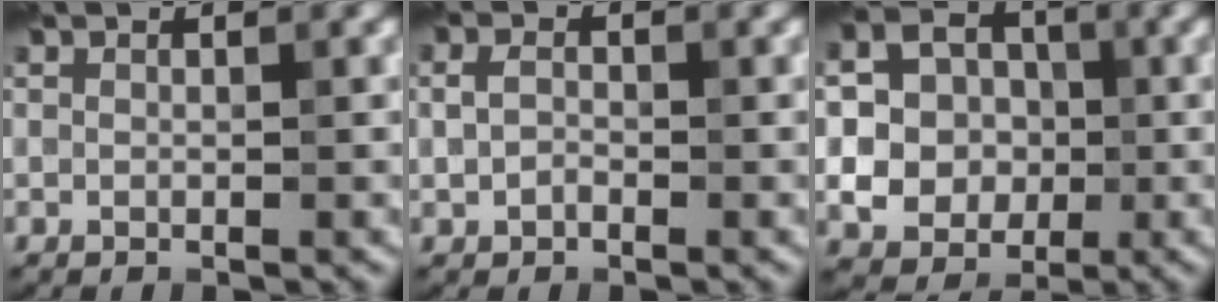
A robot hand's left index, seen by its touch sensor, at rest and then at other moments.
{"total": 1.7, "force": [-0.4, 1.3, 1.1], "torque": [-0.025, 0.000, -0.011]}
{"total": 9.1, "force": [-1.1, 8.2, 3.8], "torque": [-0.081, 0.011, -0.047]}